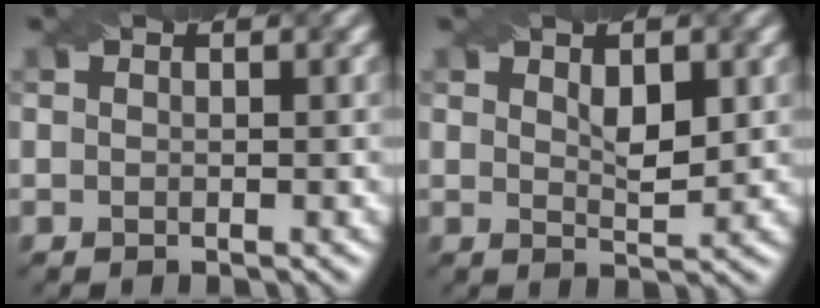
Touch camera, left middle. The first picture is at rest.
{"total": 2.7, "force": [1.0, 1.1, 2.2], "torque": [-0.035, -0.001, 0.021]}